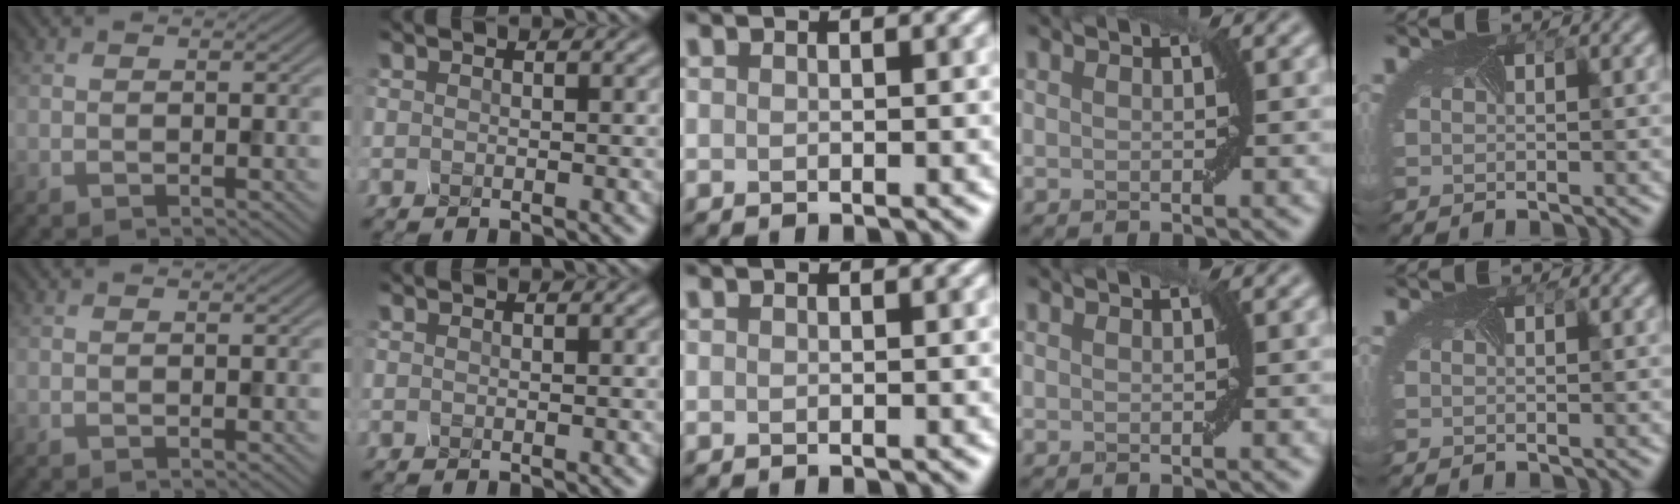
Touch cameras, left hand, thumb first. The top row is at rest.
{}